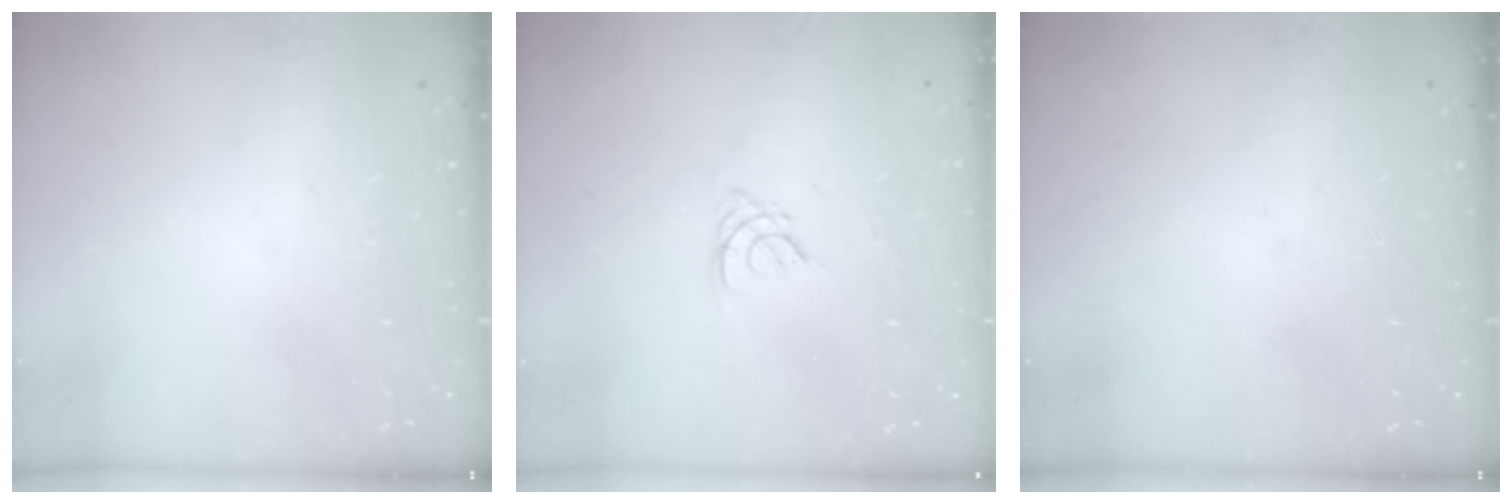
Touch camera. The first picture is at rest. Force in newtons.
{"total": 2.8, "press": 2.7, "slide": 0.5}
{"total": 0.0}